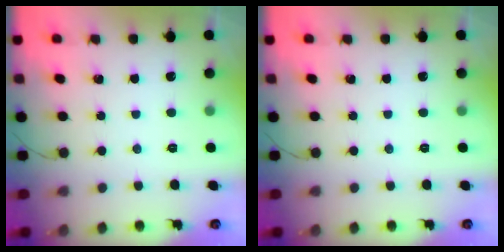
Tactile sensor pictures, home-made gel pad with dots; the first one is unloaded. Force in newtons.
{"total": 0.0}